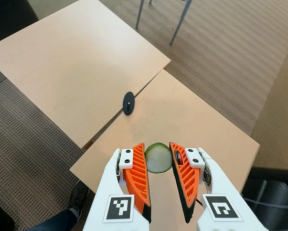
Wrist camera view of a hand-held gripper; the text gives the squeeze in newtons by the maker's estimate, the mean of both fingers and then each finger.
{"total": 11.6, "left": 12.1, "right": 11.2}